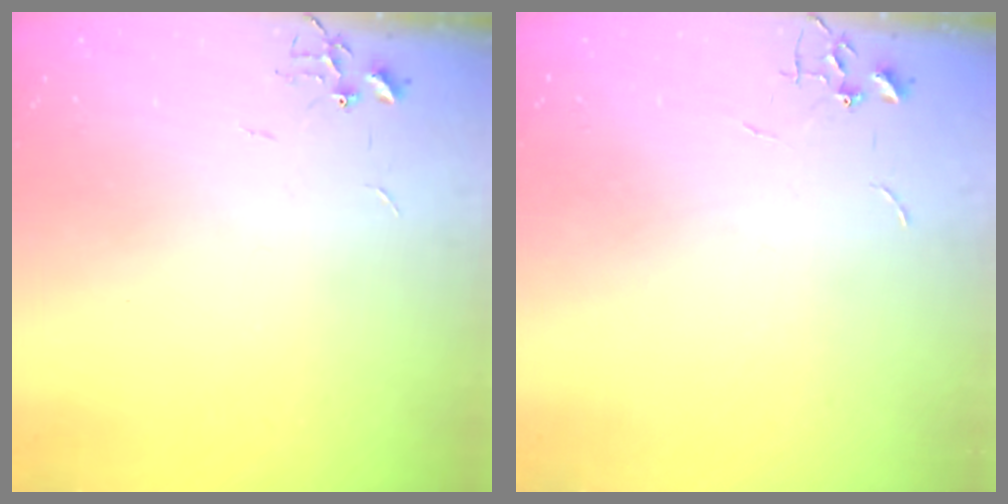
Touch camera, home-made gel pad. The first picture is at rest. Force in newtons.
{"total": 0.0}